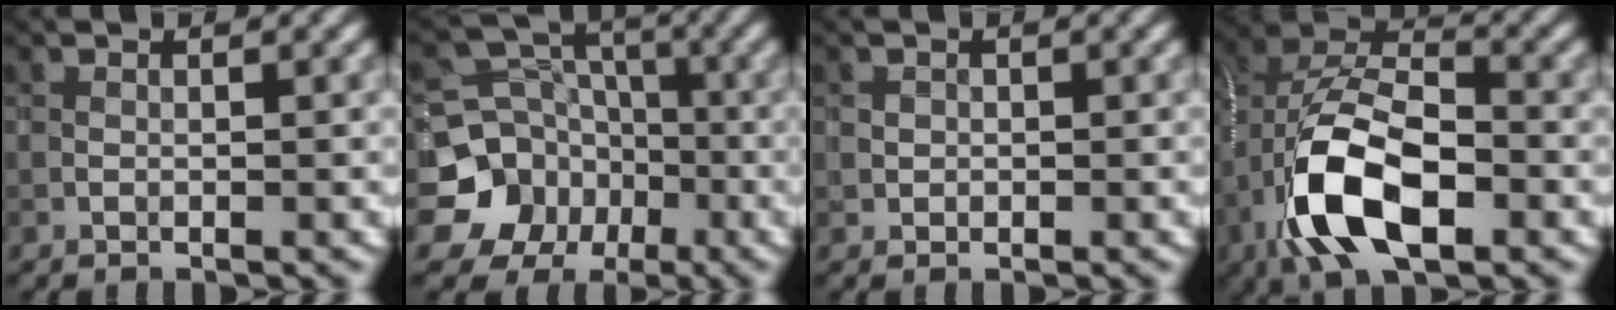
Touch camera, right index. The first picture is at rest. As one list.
[{"total": 10.4, "force": [-4.6, 9.0, 2.3], "torque": [-0.051, -0.010, -0.105]}, {"total": 0.6, "force": [0.2, 0.6, 0.0], "torque": [0.008, -0.002, 0.005]}, {"total": 10.9, "force": [-4.2, 5.3, 8.5], "torque": [-0.171, 0.004, -0.083]}]